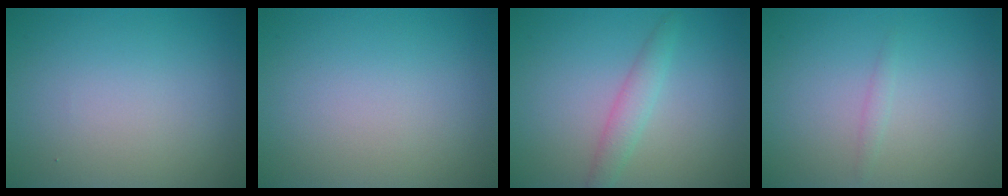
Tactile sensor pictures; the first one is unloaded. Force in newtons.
{"total": 0.0}
{"total": 2.1, "press": 2.1, "slide": 0.1}
{"total": 0.6, "press": 0.6, "slide": 0.0}